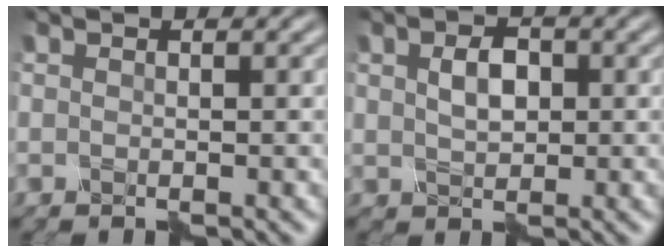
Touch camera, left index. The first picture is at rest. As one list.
[{"total": 2.4, "force": [0.3, 1.6, 1.8], "torque": [-0.037, 0.003, 0.005]}]